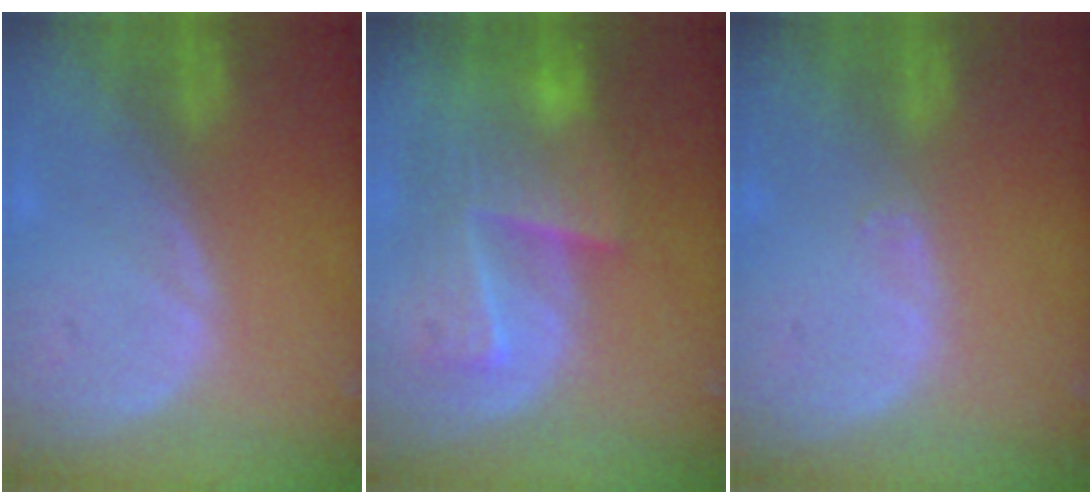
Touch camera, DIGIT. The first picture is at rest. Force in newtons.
{"total": 9.1, "press": 8.2, "slide": 3.9}
{"total": 0.6, "press": 0.5, "slide": 0.4}